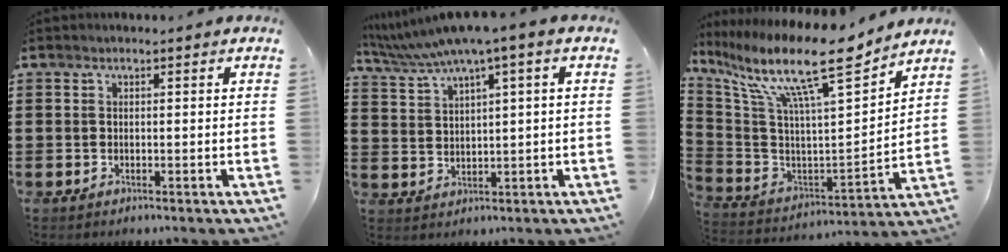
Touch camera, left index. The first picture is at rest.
{"total": 5.0, "force": [3.3, -0.1, 3.8], "torque": [-0.082, -0.015, 0.054]}
{"total": 14.4, "force": [10.3, 1.9, 10.0], "torque": [-0.206, -0.068, 0.163]}